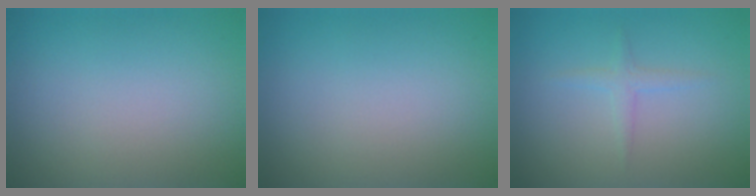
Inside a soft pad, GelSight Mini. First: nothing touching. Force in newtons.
{"total": 0.0}
{"total": 1.2, "press": 1.2, "slide": 0.0}